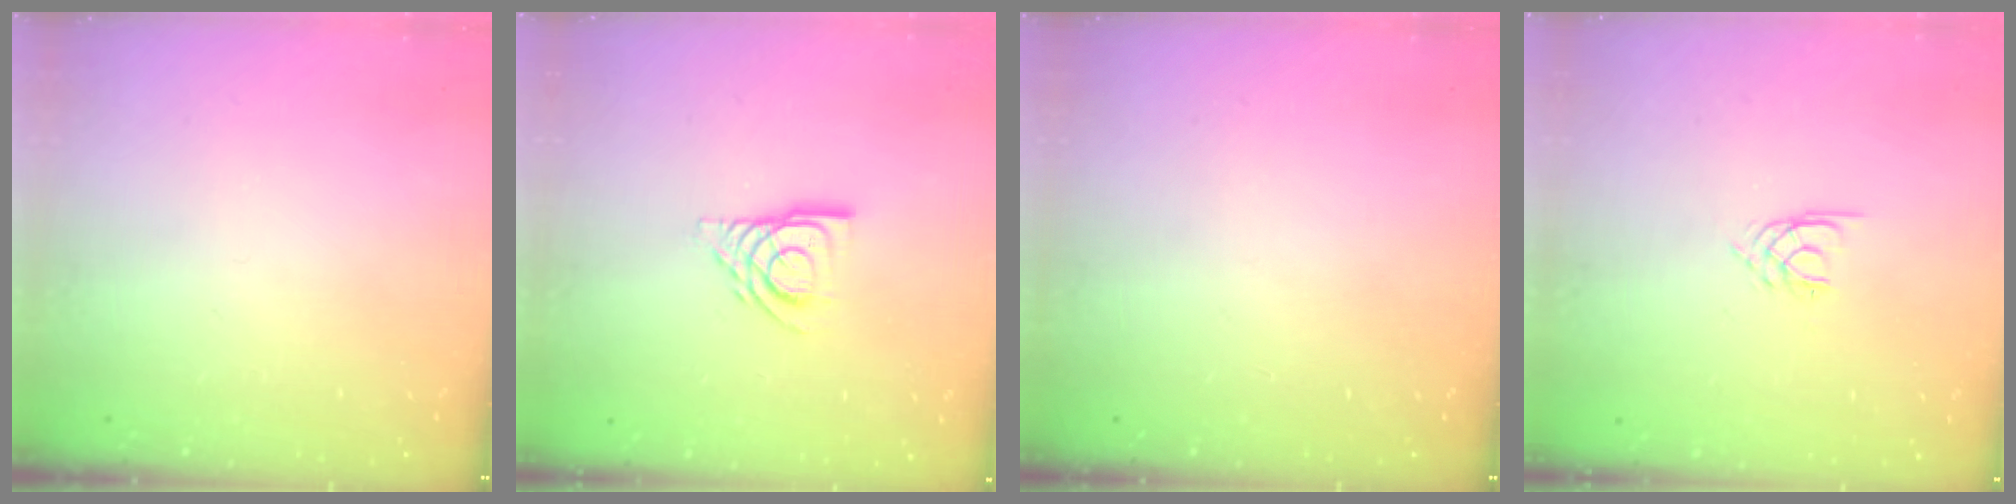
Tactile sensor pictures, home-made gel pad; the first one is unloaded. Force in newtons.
{"total": 9.4, "press": 9.4, "slide": 1.1}
{"total": 0.0}
{"total": 2.1, "press": 2.0, "slide": 0.3}